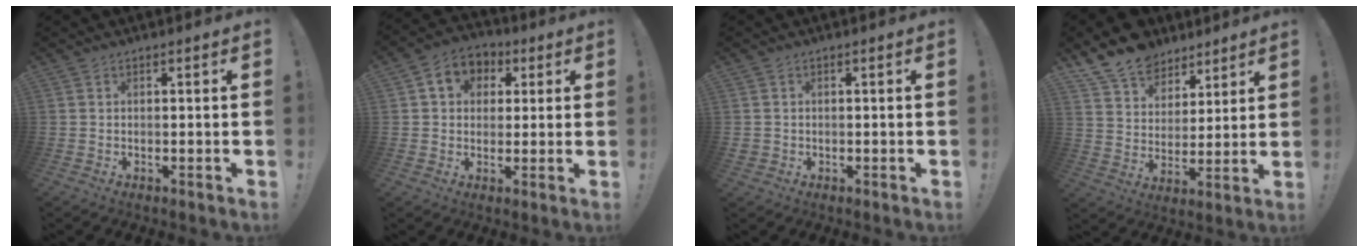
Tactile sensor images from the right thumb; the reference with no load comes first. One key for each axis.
{"total": 8.2, "fx": 2.2, "fy": 7.0, "fz": 3.7, "tx": -0.059, "ty": 0.007, "tz": 0.046}
{"total": 1.3, "fx": -0.2, "fy": 1.1, "fz": 0.5, "tx": -0.017, "ty": 0.005, "tz": -0.003}
{"total": 13.4, "fx": 10.2, "fy": 8.0, "fz": 3.3, "tx": -0.059, "ty": -0.077, "tz": 0.196}